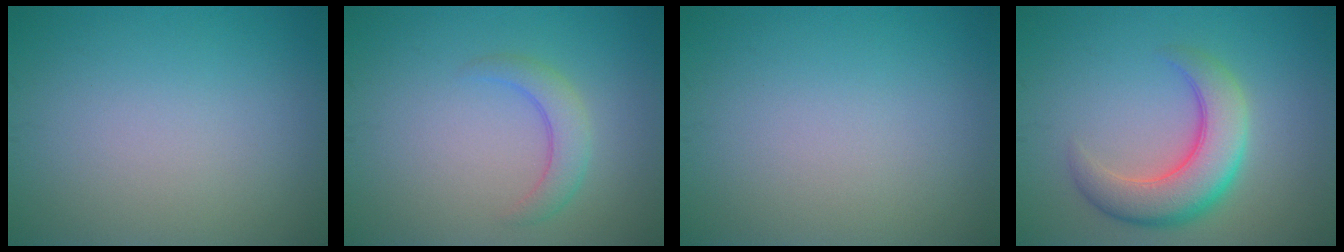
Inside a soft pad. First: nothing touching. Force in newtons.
{"total": 2.4, "press": 2.4, "slide": 0.1}
{"total": 0.0}
{"total": 6.2, "press": 6.2, "slide": 0.2}